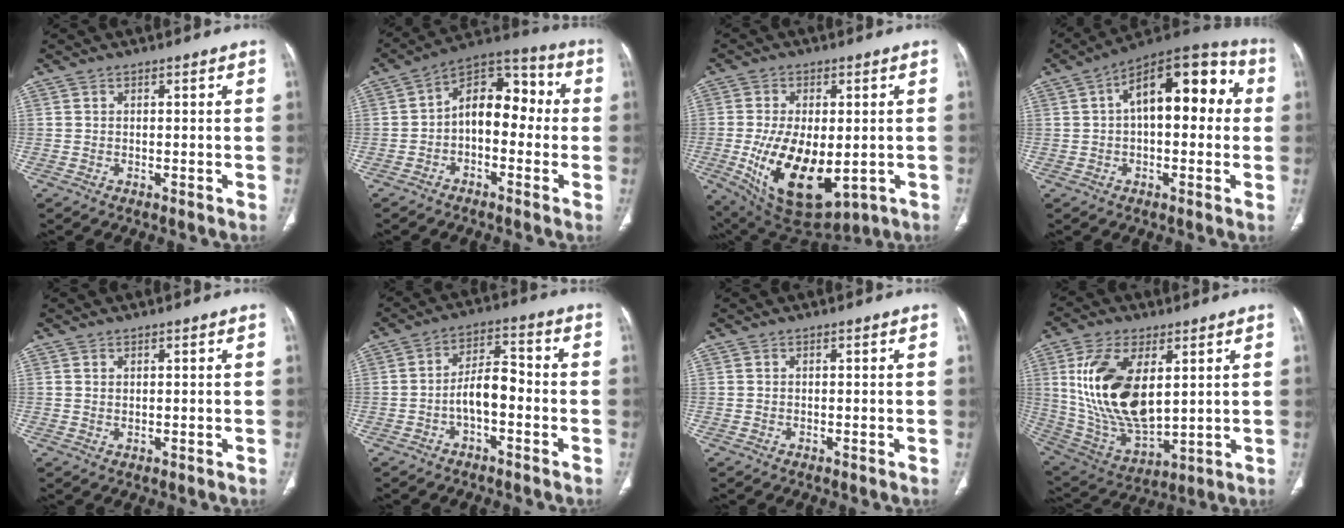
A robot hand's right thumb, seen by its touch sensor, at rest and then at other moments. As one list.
[{"total": 12.0, "force": [-0.9, 7.6, 9.2], "torque": [-0.102, 0.047, -0.031]}, {"total": 17.4, "force": [-3.3, 9.2, 14.5], "torque": [-0.253, -0.017, -0.024]}, {"total": 17.5, "force": [3.1, 8.6, 15.0], "torque": [-0.188, 0.047, 0.037]}, {"total": 0.6, "force": [0.4, 0.2, 0.4], "torque": [-0.006, -0.004, 0.009]}, {"total": 7.0, "force": [-2.2, 3.3, 5.7], "torque": [-0.092, 0.037, -0.043]}, {"total": 0.0}, {"total": 19.9, "force": [4.6, 10.3, 16.4], "torque": [-0.311, -0.025, 0.101]}]